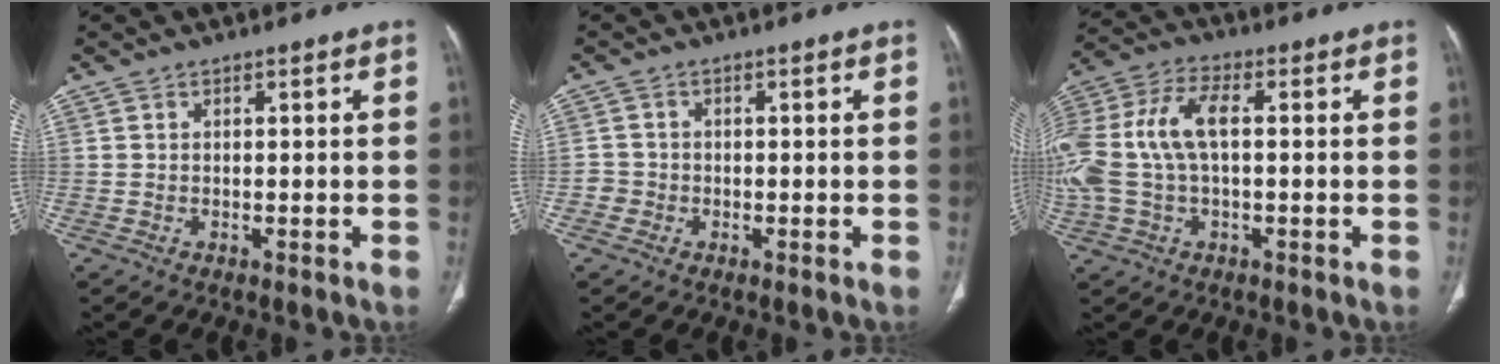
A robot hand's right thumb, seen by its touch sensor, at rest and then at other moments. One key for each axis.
{"total": 2.0, "fx": -0.8, "fy": 1.8, "fz": 0.1, "tx": 0.010, "ty": 0.009, "tz": -0.021}
{"total": 15.1, "fx": 0.9, "fy": 8.0, "fz": 12.8, "tx": -0.300, "ty": 0.034, "tz": 0.018}